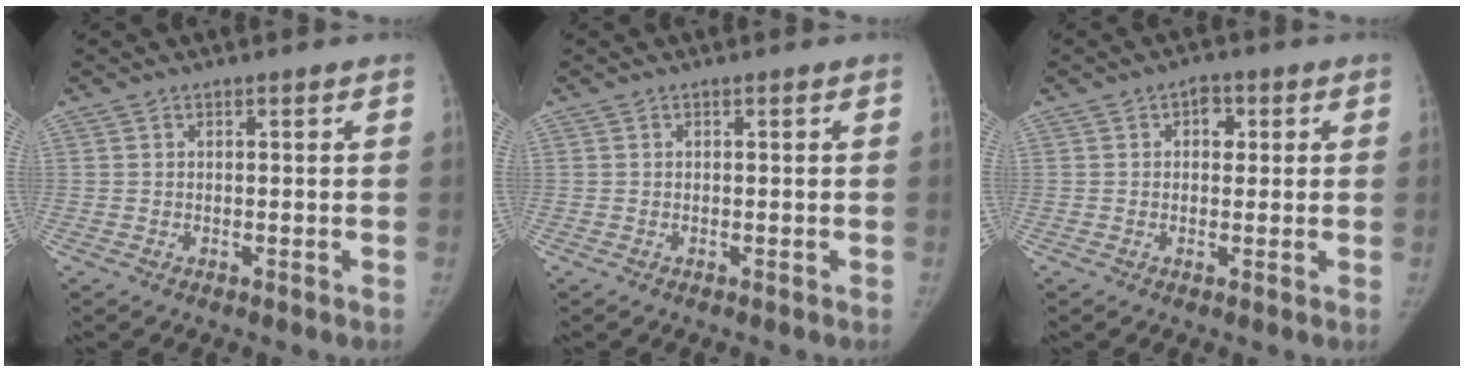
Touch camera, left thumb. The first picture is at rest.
{"total": 0.0}
{"total": 3.4, "force": [1.0, 2.5, 2.0], "torque": [-0.005, 0.002, 0.010]}